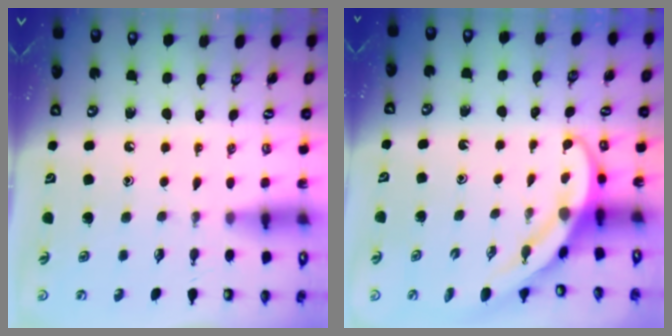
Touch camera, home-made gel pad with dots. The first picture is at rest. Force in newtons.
{"total": 4.0, "press": 4.0, "slide": 0.4}